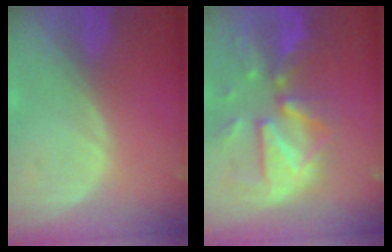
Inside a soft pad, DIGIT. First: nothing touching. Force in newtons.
{"total": 12.1, "press": 10.4, "slide": 6.1}